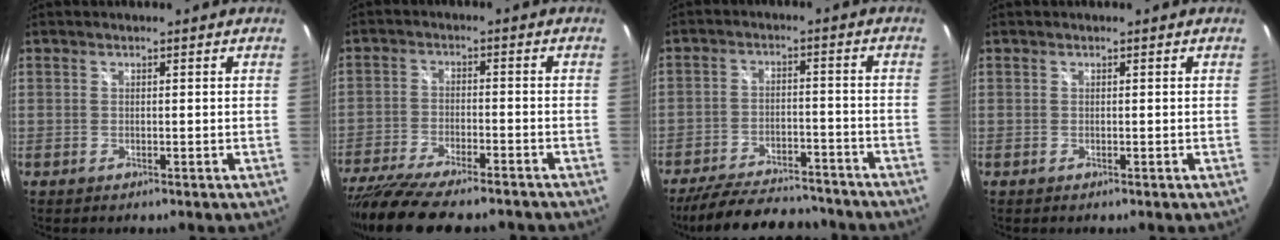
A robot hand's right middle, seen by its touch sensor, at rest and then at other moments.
{"total": 18.5, "force": [-15.4, 3.9, 9.5], "torque": [-0.193, -0.046, -0.247]}
{"total": 17.9, "force": [-15.4, 5.2, 7.5], "torque": [-0.155, 0.000, -0.218]}
{"total": 0.0}